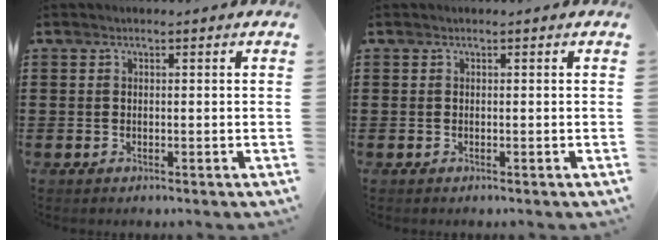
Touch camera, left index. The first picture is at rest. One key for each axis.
{"total": 0.0}